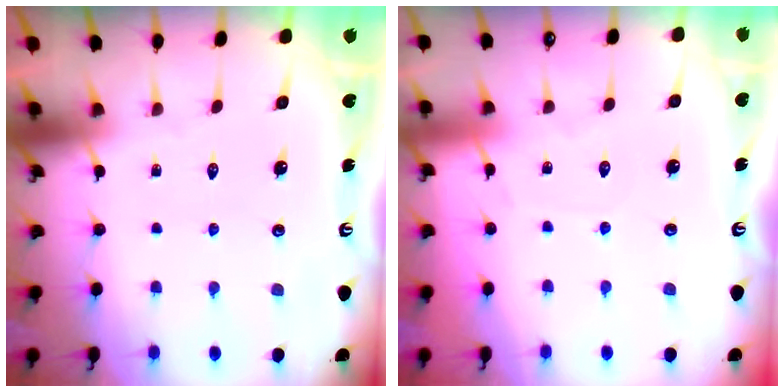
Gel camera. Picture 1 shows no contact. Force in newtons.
{"total": 2.9, "press": 2.9, "slide": 0.4}